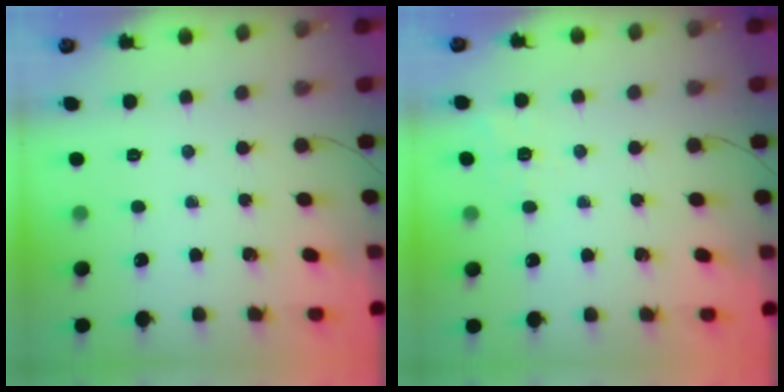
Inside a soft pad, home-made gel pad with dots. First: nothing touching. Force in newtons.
{"total": 1.6, "press": 0.2, "slide": 1.6}